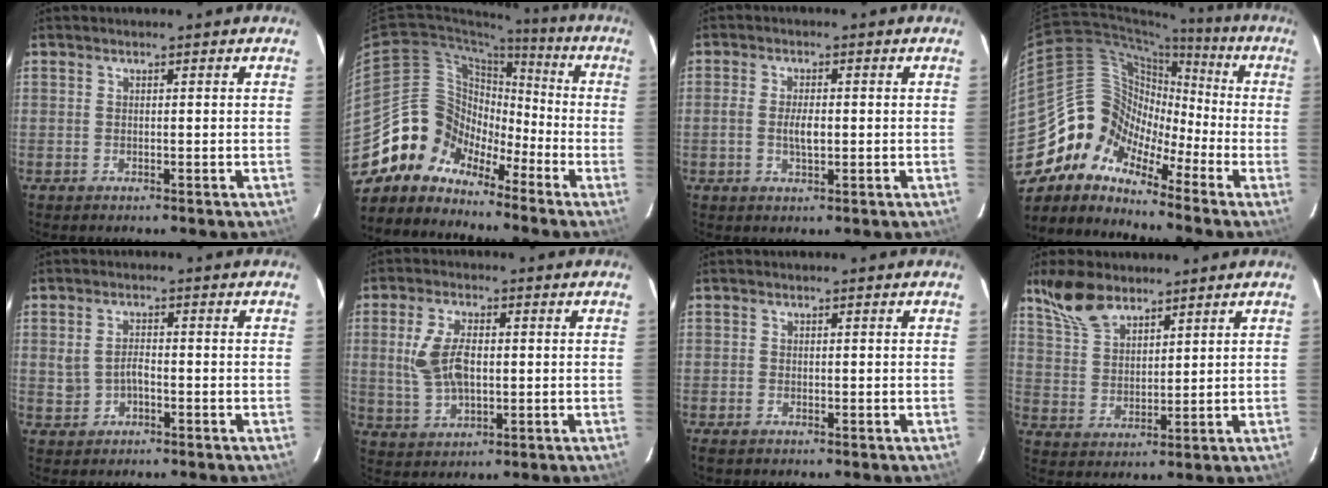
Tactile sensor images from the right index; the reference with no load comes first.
{"total": 11.7, "force": [-8.6, 7.7, 1.7], "torque": [-0.041, 0.041, -0.180]}
{"total": 3.6, "force": [-0.5, 1.4, 3.3], "torque": [-0.065, 0.000, -0.009]}
{"total": 10.2, "force": [-7.6, 6.0, 3.4], "torque": [-0.047, 0.030, -0.172]}
{"total": 3.1, "force": [-0.7, 2.1, 2.2], "torque": [-0.048, 0.006, -0.007]}
{"total": 9.0, "force": [0.6, 4.9, 7.5], "torque": [-0.155, 0.002, 0.020]}
{"total": 1.2, "force": [-0.9, 0.7, 0.4], "torque": [-0.010, -0.002, -0.018]}
{"total": 9.0, "force": [6.8, 4.0, 4.3], "torque": [-0.091, 0.020, 0.138]}